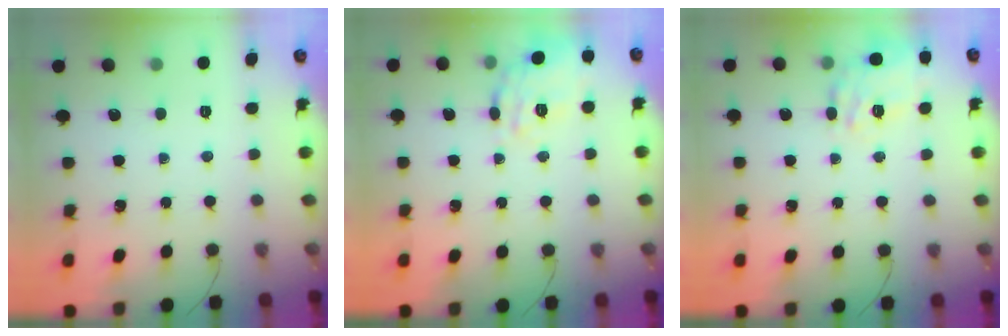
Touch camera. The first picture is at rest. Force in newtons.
{"total": 17.8, "press": 17.7, "slide": 0.6}
{"total": 17.0, "press": 16.8, "slide": 2.4}